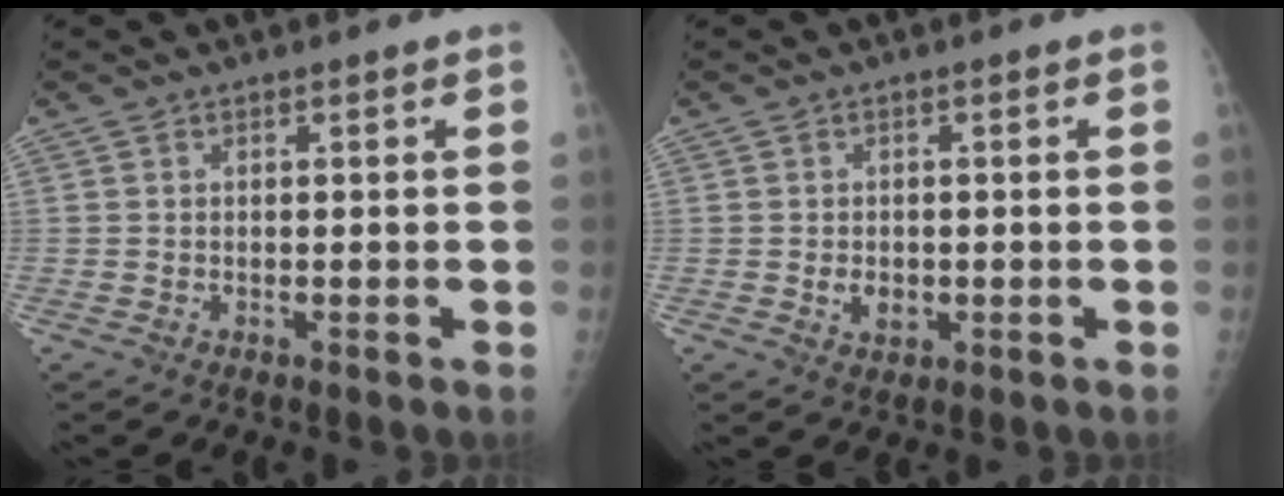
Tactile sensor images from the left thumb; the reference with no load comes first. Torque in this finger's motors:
{"motor_torque": [-0.20, 0.18, 0.02, -0.03, 0.00]}